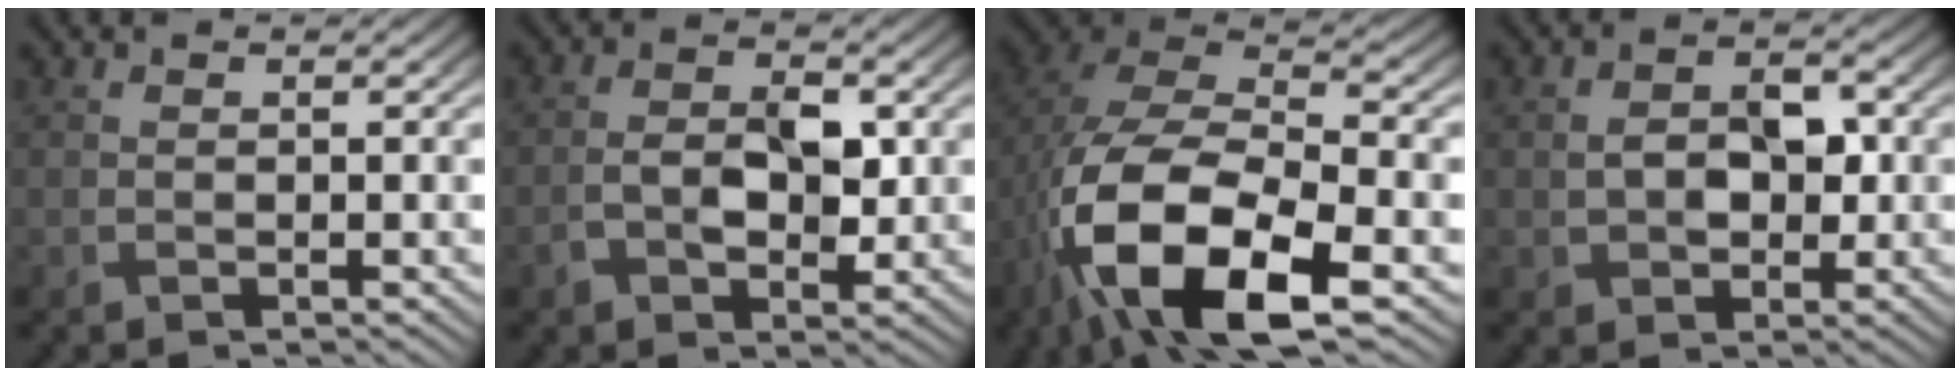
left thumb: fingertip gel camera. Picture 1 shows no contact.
{"total": 5.1, "force": [-0.8, 2.9, 4.1], "torque": [-0.080, 0.000, -0.016]}
{"total": 16.6, "force": [-6.2, 7.9, 13.2], "torque": [-0.284, -0.033, -0.113]}
{"total": 5.2, "force": [-0.1, 3.5, 3.8], "torque": [-0.073, -0.001, 0.000]}